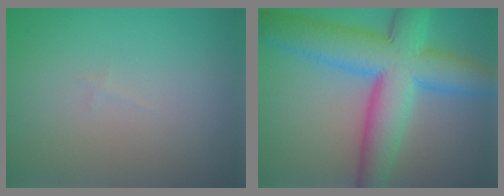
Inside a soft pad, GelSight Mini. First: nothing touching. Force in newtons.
{"total": 10.7, "press": 10.7, "slide": 0.3}